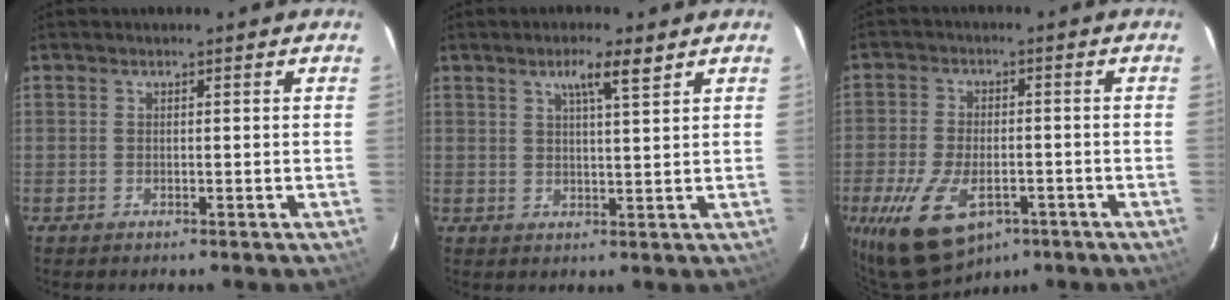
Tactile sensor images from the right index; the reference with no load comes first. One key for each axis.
{"total": 4.6, "fx": 2.9, "fy": 0.4, "fz": 3.6, "tx": -0.059, "ty": 0.002, "tz": 0.047}
{"total": 14.5, "fx": -7.3, "fy": 7.9, "fz": 9.7, "tx": -0.212, "ty": -0.027, "tz": -0.117}